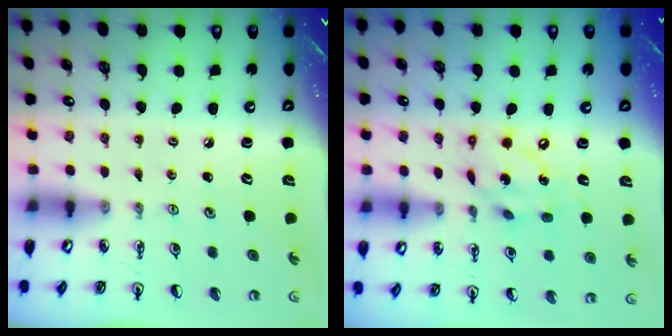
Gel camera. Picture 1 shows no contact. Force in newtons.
{"total": 12.1, "press": 12.0, "slide": 0.8}